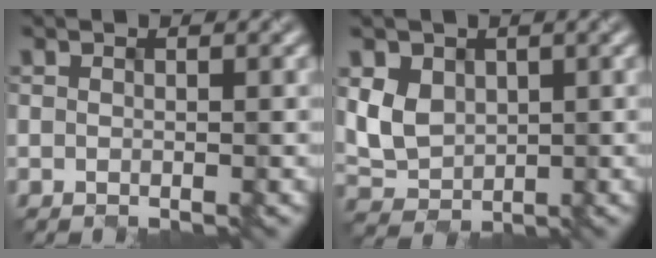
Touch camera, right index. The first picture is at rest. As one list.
[{"total": 4.0, "force": [0.6, 3.2, 2.2], "torque": [-0.050, 0.000, 0.010]}]